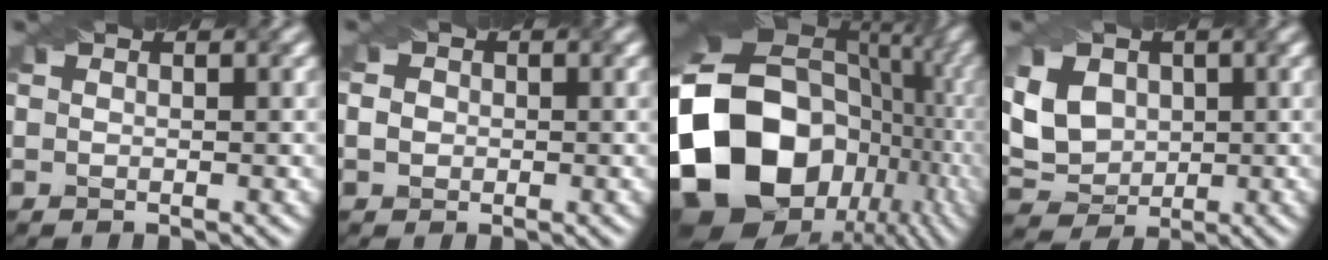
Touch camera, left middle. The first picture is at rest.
{"total": 1.4, "force": [-0.4, 1.1, 0.7], "torque": [-0.012, 0.004, -0.009]}
{"total": 20.3, "force": [-3.8, 16.4, 11.4], "torque": [-0.262, -0.007, -0.048]}
{"total": 5.2, "force": [1.0, 4.1, 3.0], "torque": [-0.084, 0.012, 0.022]}